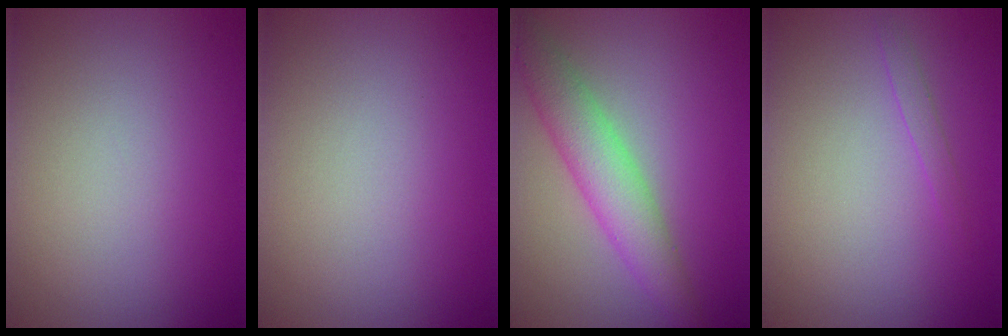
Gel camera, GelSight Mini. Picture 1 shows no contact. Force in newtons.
{"total": 0.0}
{"total": 4.5, "press": 4.5, "slide": 0.2}
{"total": 0.9, "press": 0.9, "slide": 0.0}